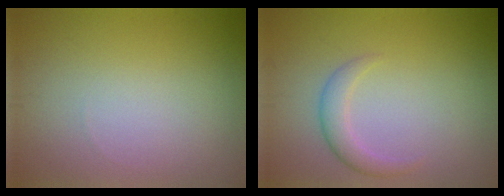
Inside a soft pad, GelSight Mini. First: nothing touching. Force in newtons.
{"total": 2.0, "press": 2.0, "slide": 0.1}